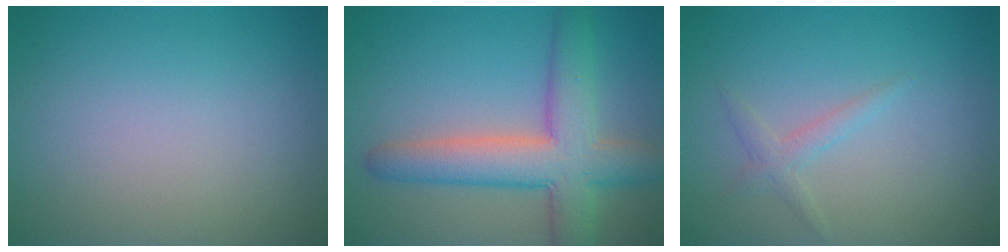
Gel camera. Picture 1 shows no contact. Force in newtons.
{"total": 7.5, "press": 7.4, "slide": 0.3}
{"total": 1.3, "press": 1.3, "slide": 0.0}